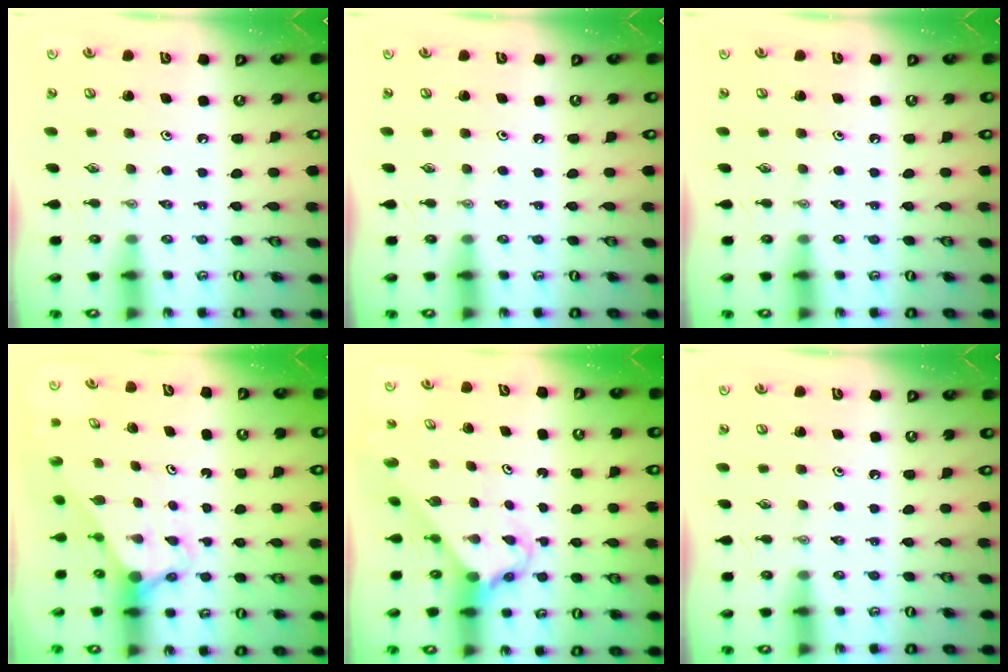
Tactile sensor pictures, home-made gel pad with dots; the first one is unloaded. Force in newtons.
{"total": 0.0}
{"total": 0.0}
{"total": 2.7, "press": 2.7, "slide": 0.0}
{"total": 2.7, "press": 2.7, "slide": 0.2}
{"total": 0.0}